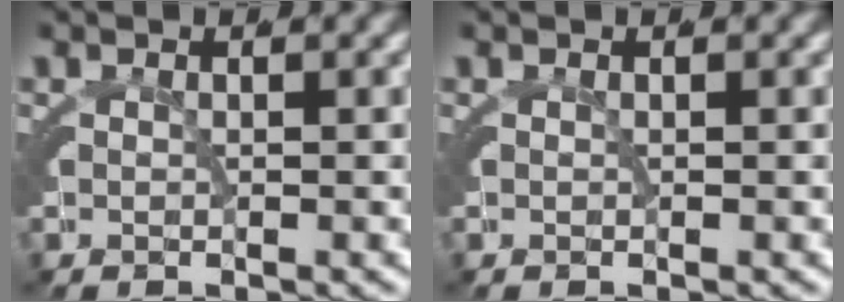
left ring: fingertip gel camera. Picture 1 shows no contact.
{"total": 0.0}